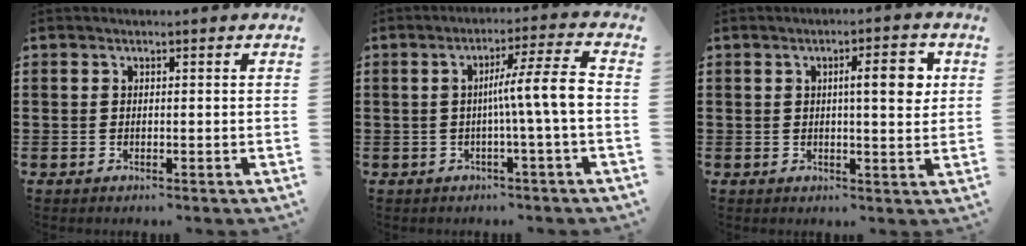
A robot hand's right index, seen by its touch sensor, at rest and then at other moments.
{"total": 7.7, "force": [-0.7, -0.2, 7.6], "torque": [-0.129, -0.005, -0.021]}
{"total": 5.7, "force": [1.4, 1.3, 5.4], "torque": [-0.081, -0.001, 0.014]}